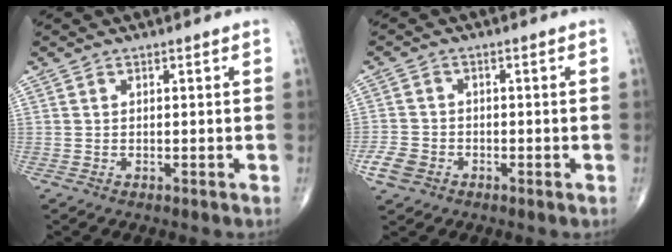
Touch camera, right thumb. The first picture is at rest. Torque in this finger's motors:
{"motor_torque": [0.52, 0.41, 0.10, -0.50, 0.11]}